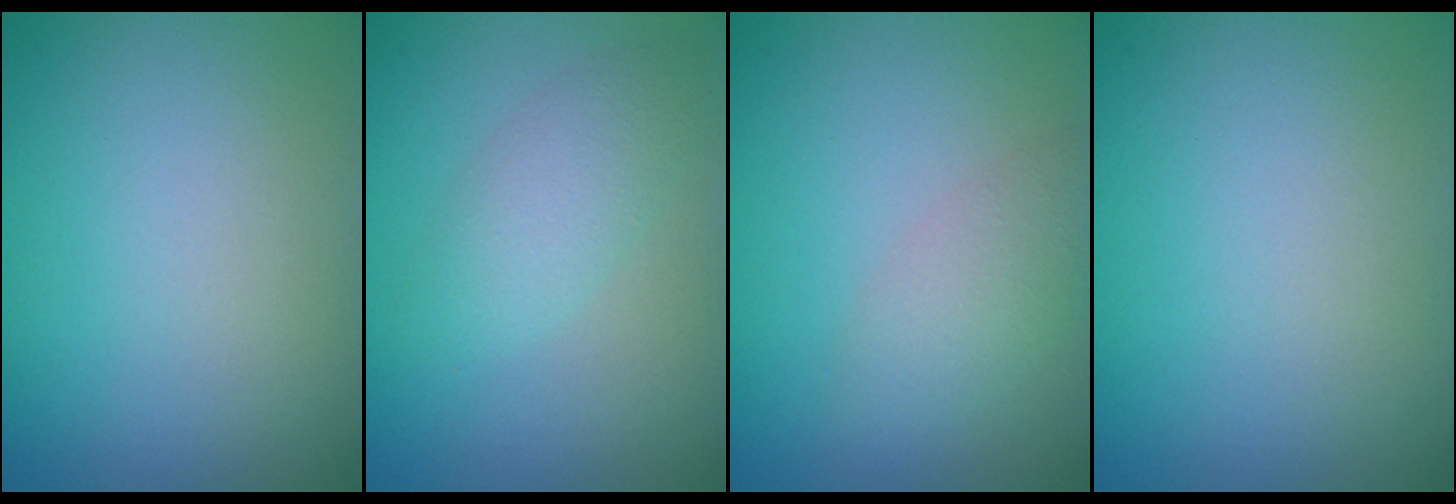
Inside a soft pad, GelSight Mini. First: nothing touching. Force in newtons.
{"total": 2.5, "press": 2.5, "slide": 0.0}
{"total": 2.4, "press": 2.4, "slide": 0.2}
{"total": 0.0}